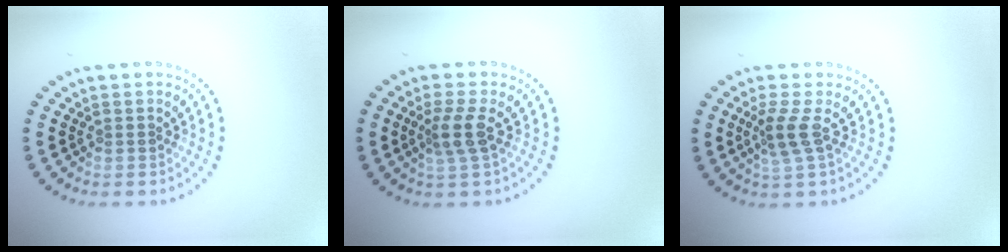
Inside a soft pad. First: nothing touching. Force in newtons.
{"total": 2.5, "press": 2.0, "slide": 1.5}
{"total": 2.2, "press": 1.7, "slide": 1.4}